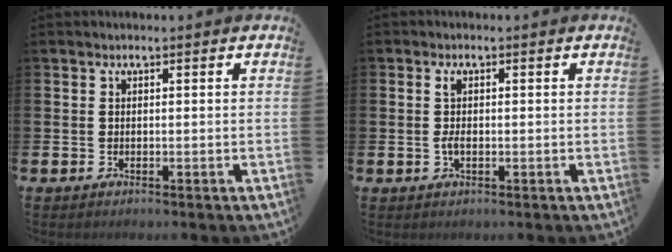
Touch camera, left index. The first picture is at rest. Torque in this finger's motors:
{"motor_torque": [0.33, 0.22, 0.09, 0.03]}